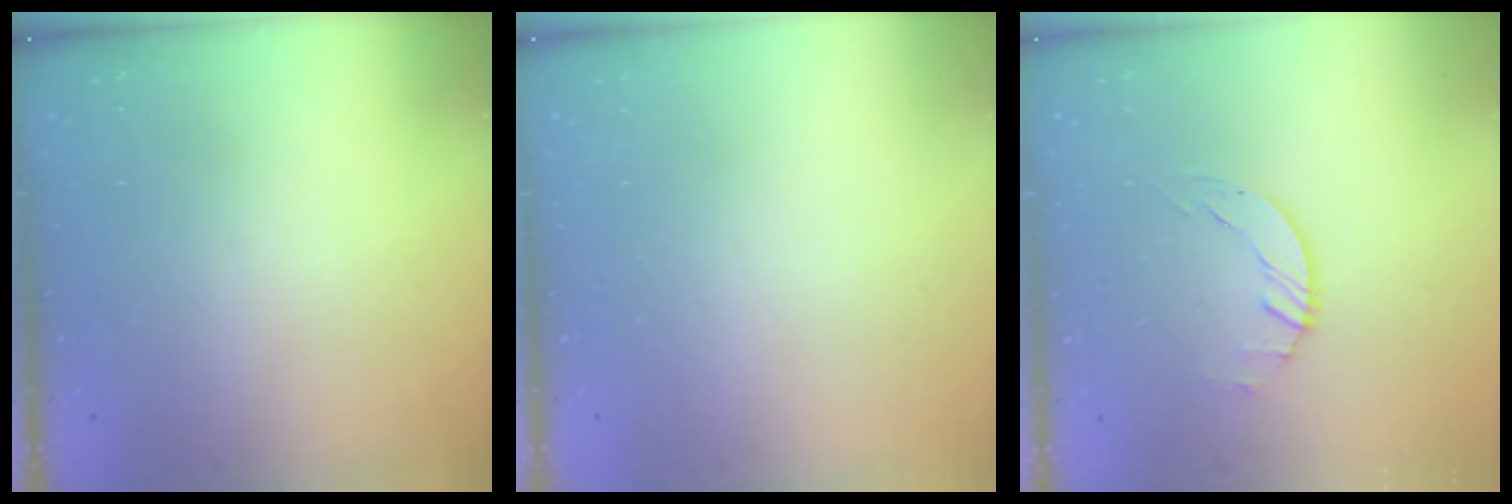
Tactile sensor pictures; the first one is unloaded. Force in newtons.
{"total": 0.0}
{"total": 1.5, "press": 1.4, "slide": 0.3}